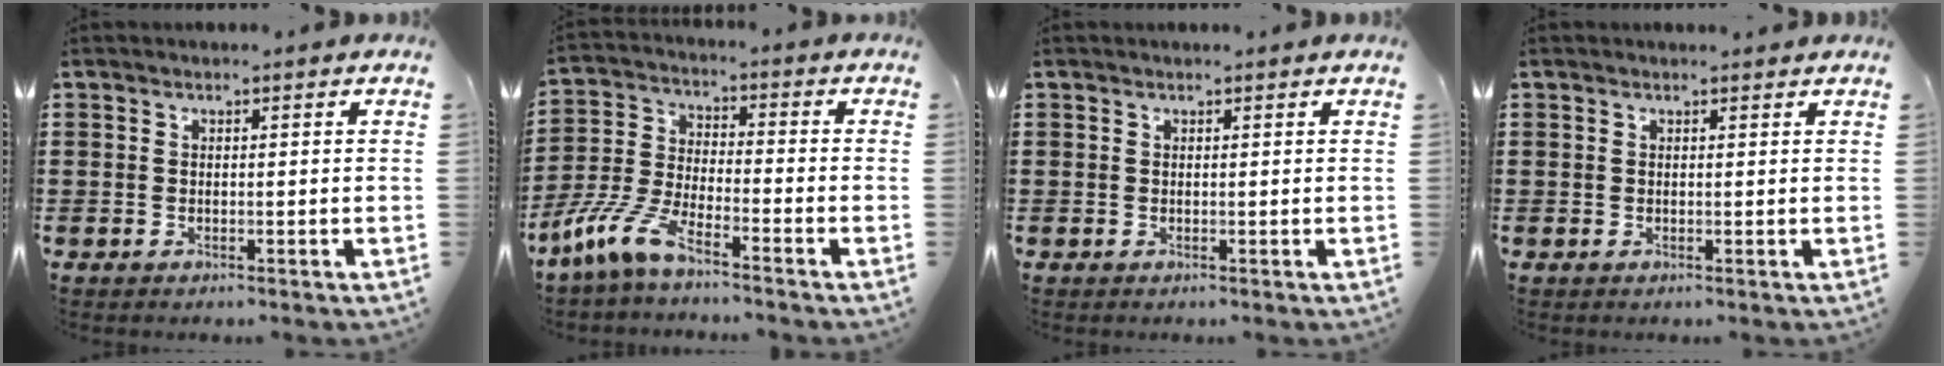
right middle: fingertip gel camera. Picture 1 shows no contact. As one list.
[{"total": 8.2, "force": [-6.6, 1.5, 4.6], "torque": [-0.118, -0.009, -0.134]}, {"total": 0.0}, {"total": 0.5, "force": [0.5, 0.1, 0.1], "torque": [0.004, -0.005, 0.008]}]